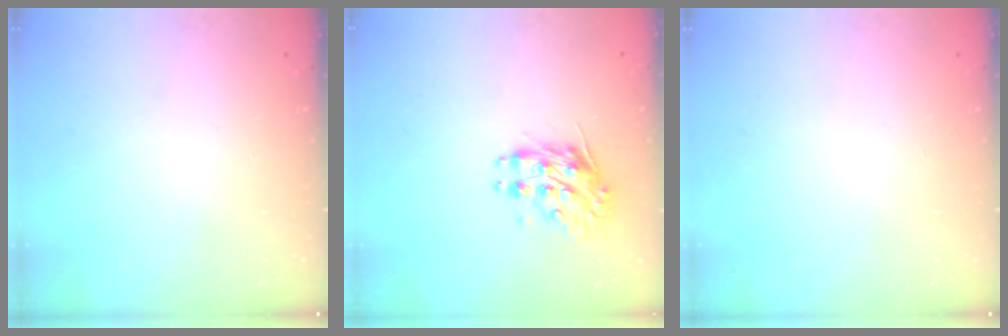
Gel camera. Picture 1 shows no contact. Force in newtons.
{"total": 9.2, "press": 9.2, "slide": 0.2}
{"total": 0.0}